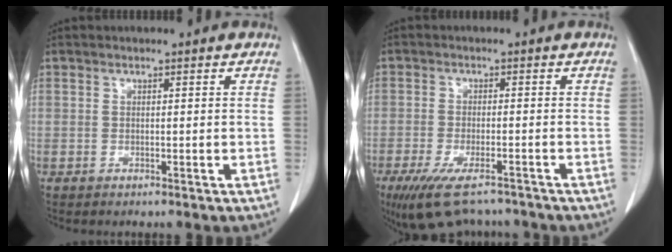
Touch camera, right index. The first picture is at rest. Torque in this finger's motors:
{"motor_torque": [1.04, -0.75, 0.34, 0.09]}